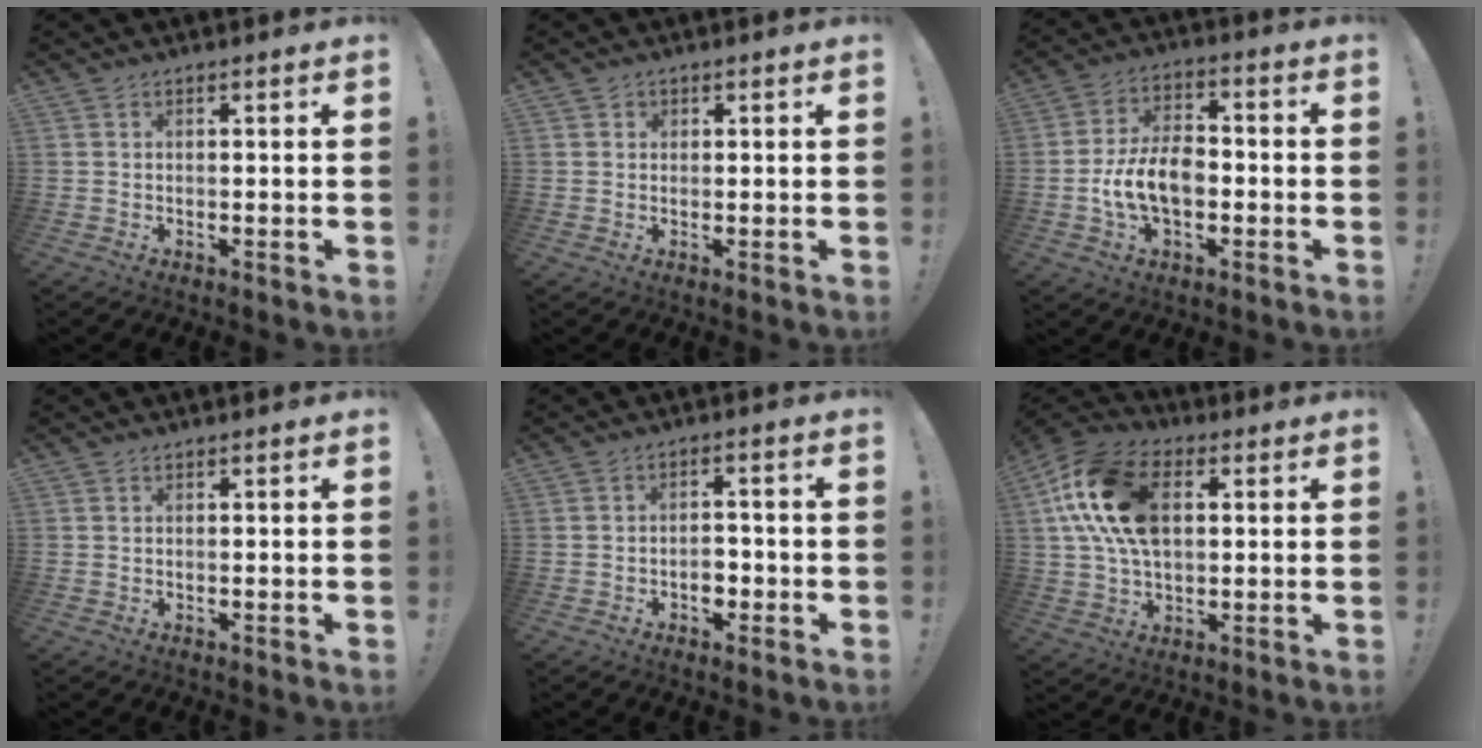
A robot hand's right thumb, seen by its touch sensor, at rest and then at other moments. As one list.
[{"total": 1.2, "force": [0.7, 1.0, 0.1], "torque": [-0.002, 0.000, 0.013]}, {"total": 12.5, "force": [-2.8, 7.8, 9.3], "torque": [-0.179, 0.009, -0.052]}, {"total": 0.7, "force": [0.6, 0.1, -0.2], "torque": [0.013, -0.005, 0.010]}, {"total": 4.2, "force": [-1.3, 3.2, 2.5], "torque": [-0.024, 0.003, -0.025]}, {"total": 20.1, "force": [4.8, 13.4, 14.2], "torque": [-0.264, 0.006, 0.090]}]